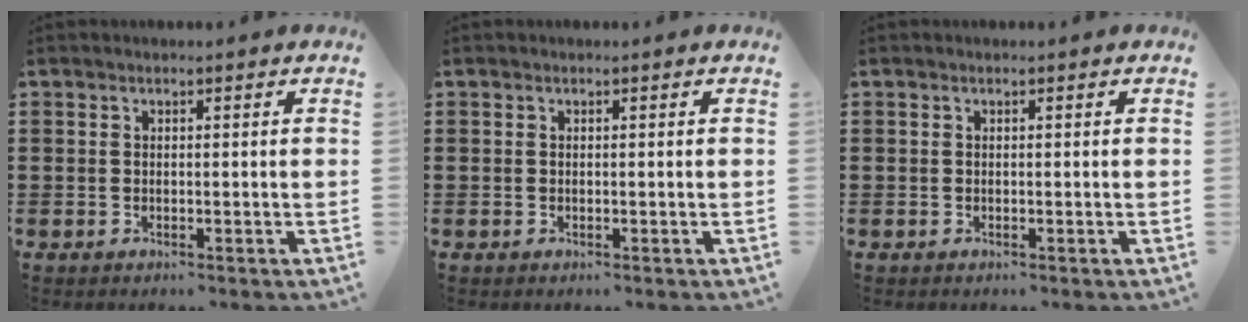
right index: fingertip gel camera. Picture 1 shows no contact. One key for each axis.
{"total": 0.0}
{"total": 0.0}